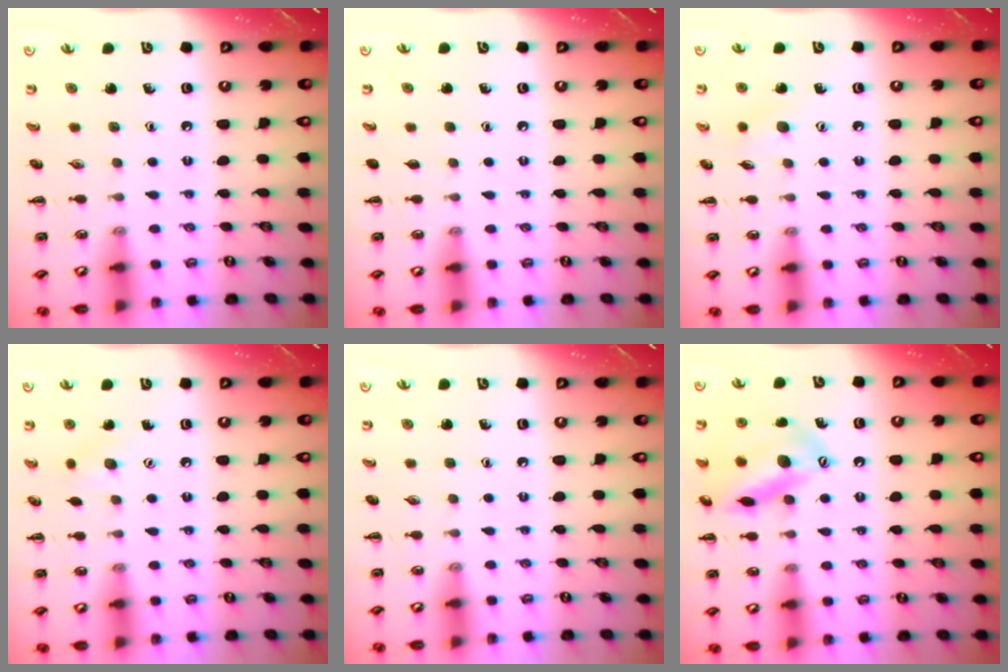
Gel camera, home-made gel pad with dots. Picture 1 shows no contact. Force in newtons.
{"total": 0.0}
{"total": 6.3, "press": 6.3, "slide": 1.0}
{"total": 5.7, "press": 5.5, "slide": 1.4}
{"total": 0.0}
{"total": 16.1, "press": 16.0, "slide": 1.9}